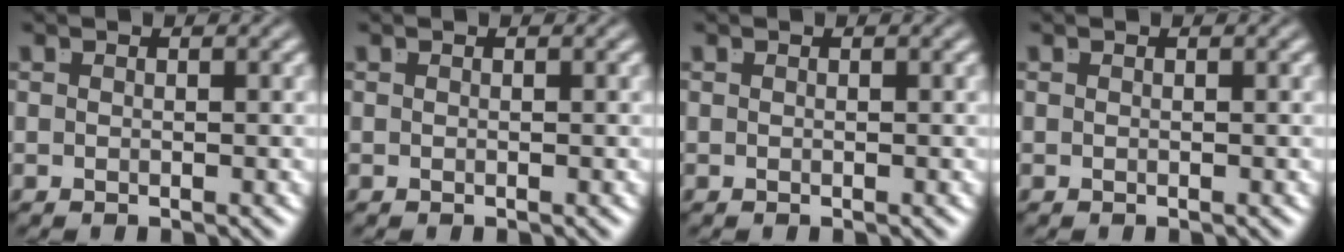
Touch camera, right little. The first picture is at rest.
{"total": 0.0}
{"total": 0.0}
{"total": 0.0}